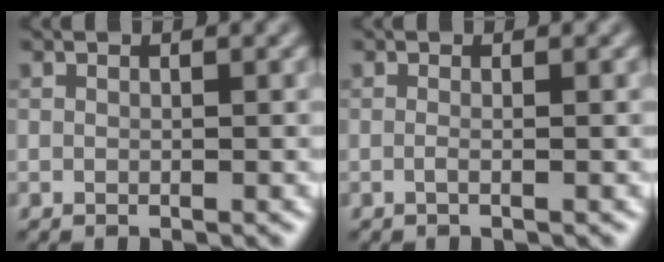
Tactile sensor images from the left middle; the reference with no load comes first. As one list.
[{"total": 0.9, "force": [-0.2, 0.3, 0.9], "torque": [-0.012, -0.006, -0.007]}]